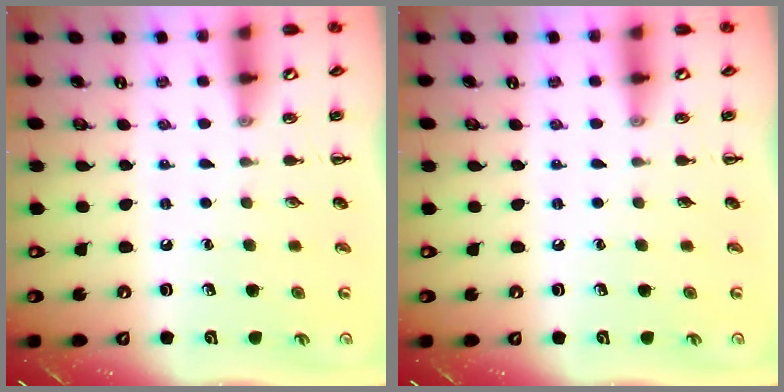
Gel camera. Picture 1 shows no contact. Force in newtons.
{"total": 0.0}